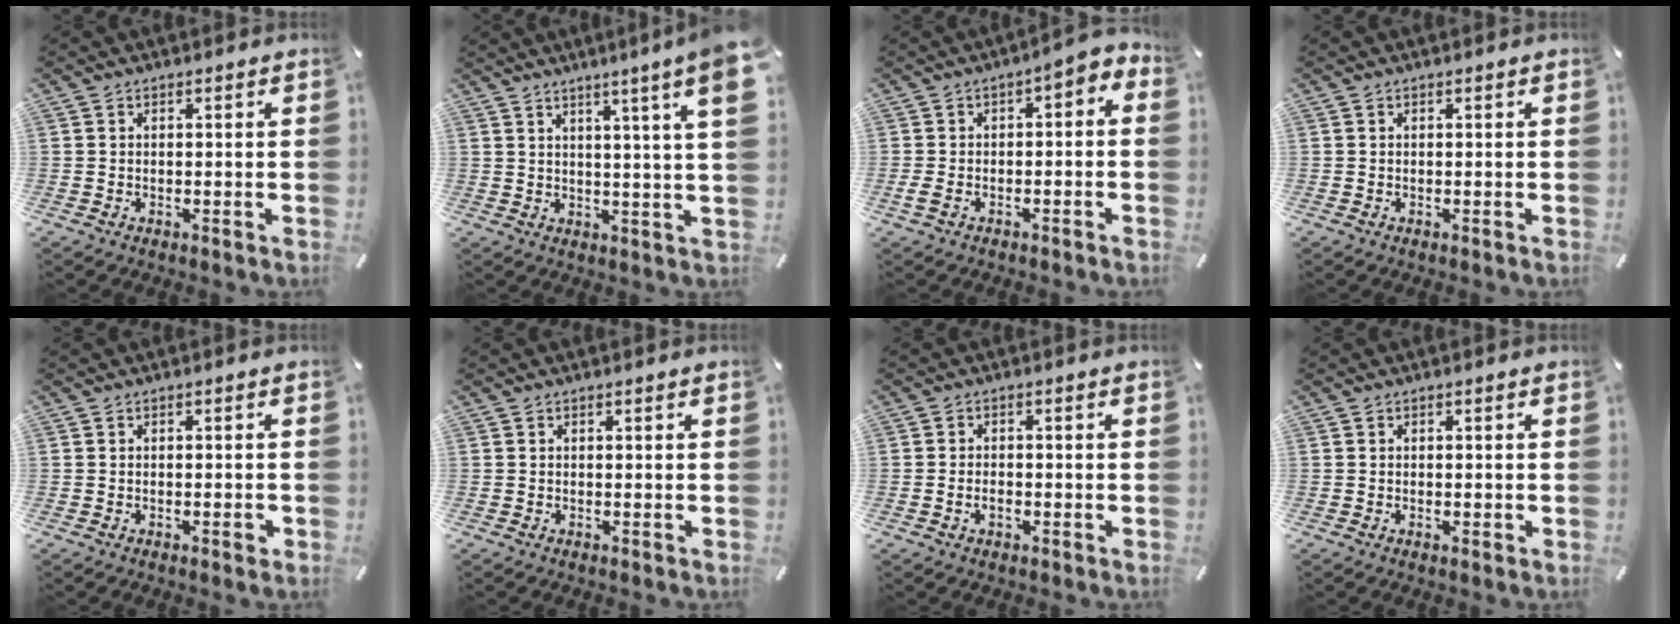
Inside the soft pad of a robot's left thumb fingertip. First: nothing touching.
{"total": 9.5, "force": [4.9, -0.6, 8.2], "torque": [-0.123, -0.033, 0.072]}
{"total": 4.9, "force": [-1.7, 2.2, 4.0], "torque": [-0.068, 0.004, -0.035]}
{"total": 0.0}
{"total": 1.8, "force": [-0.7, 0.4, 1.5], "torque": [-0.024, 0.000, -0.012]}
{"total": 0.0}
{"total": 2.0, "force": [-0.8, 1.3, 1.4], "torque": [-0.025, 0.006, -0.014]}
{"total": 0.9, "force": [-0.3, 0.3, 0.8], "torque": [-0.014, -0.001, -0.004]}